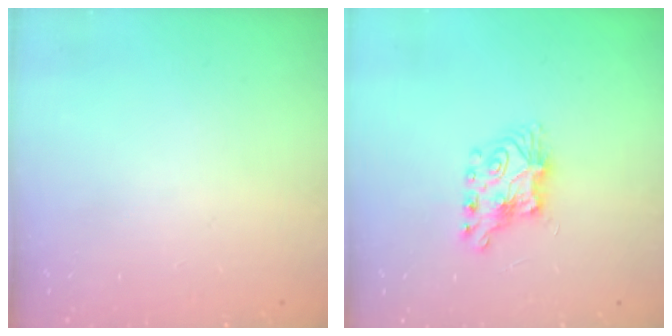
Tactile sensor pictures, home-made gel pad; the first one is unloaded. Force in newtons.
{"total": 8.2, "press": 8.1, "slide": 0.8}